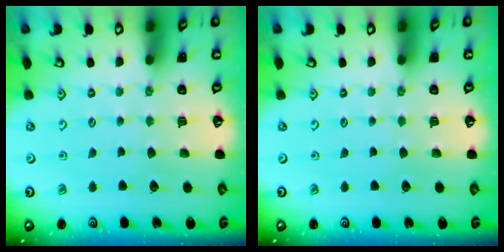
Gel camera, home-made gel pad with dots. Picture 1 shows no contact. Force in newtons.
{"total": 0.0}